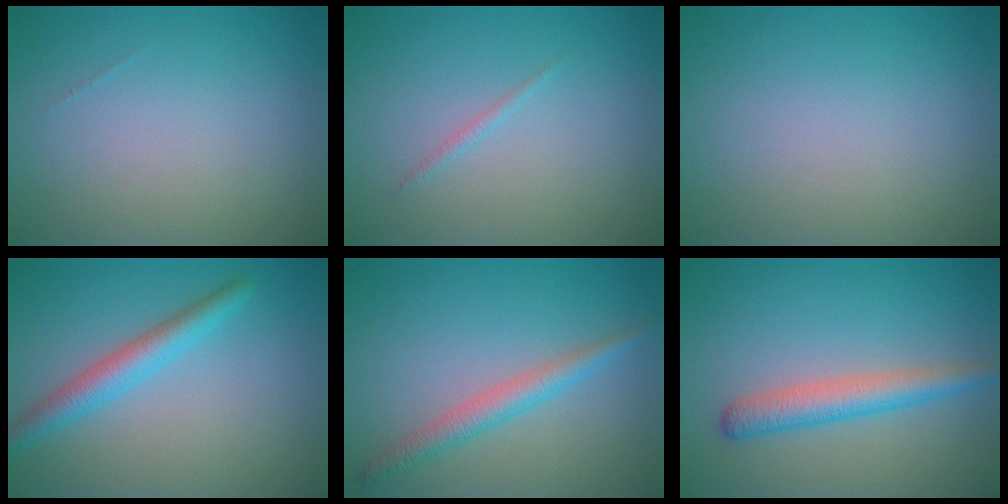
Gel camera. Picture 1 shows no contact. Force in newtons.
{"total": 0.6, "press": 0.6, "slide": 0.1}
{"total": 0.0}
{"total": 3.1, "press": 3.1, "slide": 0.1}
{"total": 2.6, "press": 2.6, "slide": 0.1}
{"total": 3.5, "press": 3.5, "slide": 0.1}